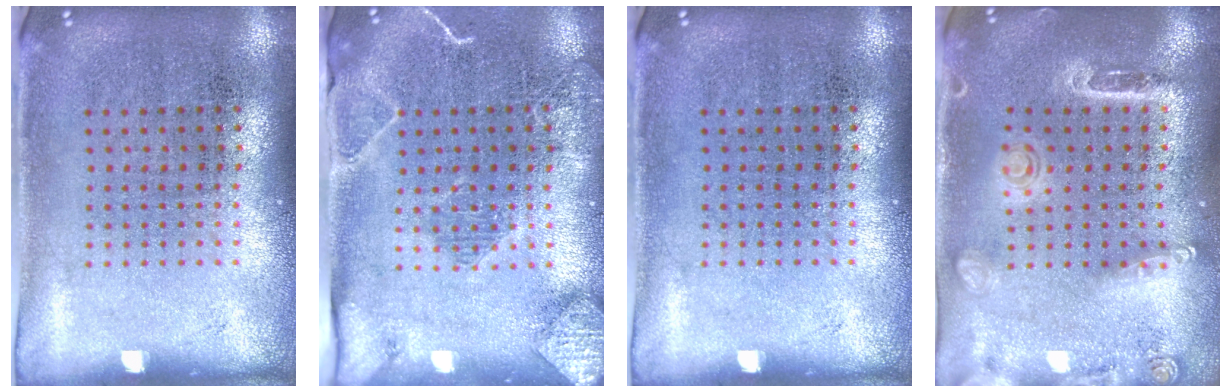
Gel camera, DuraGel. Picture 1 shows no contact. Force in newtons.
{"total": 2.0, "press": 2.0, "slide": 0.4}
{"total": 0.0}
{"total": 1.6, "press": 1.5, "slide": 0.6}